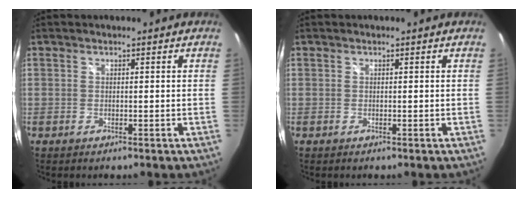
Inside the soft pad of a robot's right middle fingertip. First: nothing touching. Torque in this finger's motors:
{"motor_torque": [0.00, 0.00, 0.00, 0.01]}